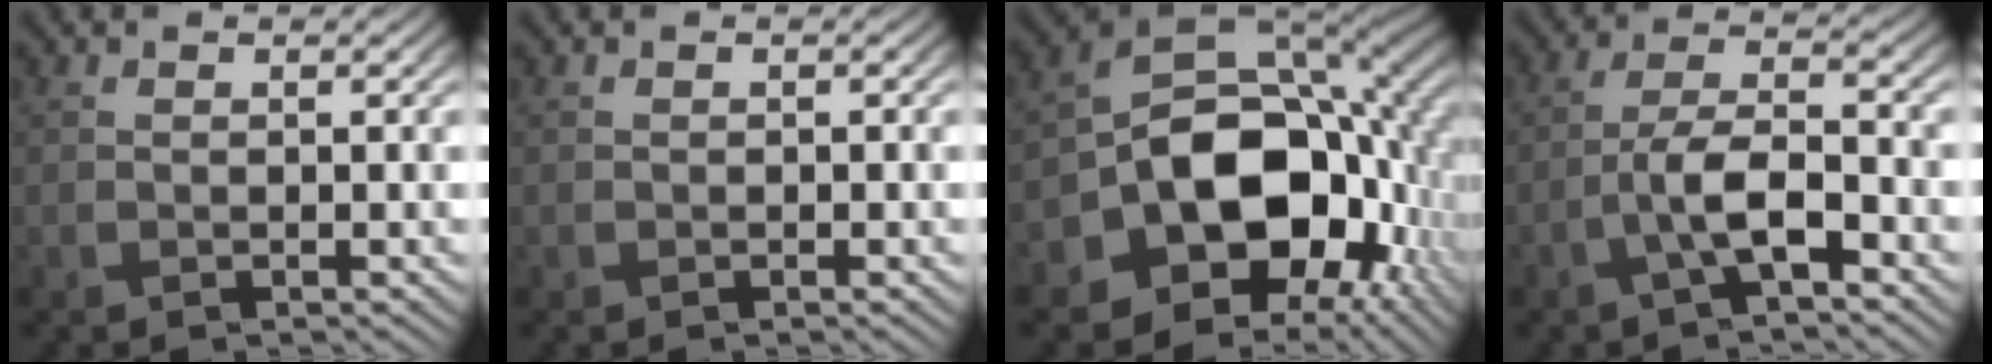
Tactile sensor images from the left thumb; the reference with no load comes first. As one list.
[{"total": 0.0}, {"total": 16.5, "force": [-4.0, 12.0, 10.6], "torque": [-0.170, -0.030, -0.072]}, {"total": 6.1, "force": [-2.8, 1.8, 5.1], "torque": [-0.103, 0.013, -0.060]}]